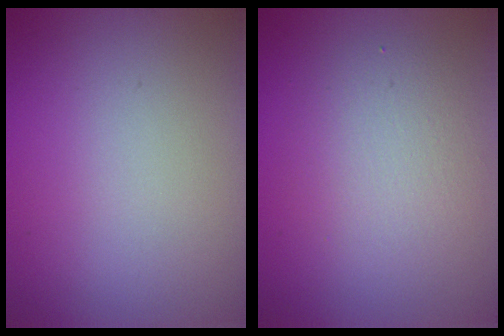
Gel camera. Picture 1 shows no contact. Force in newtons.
{"total": 3.4, "press": 3.4, "slide": 0.2}